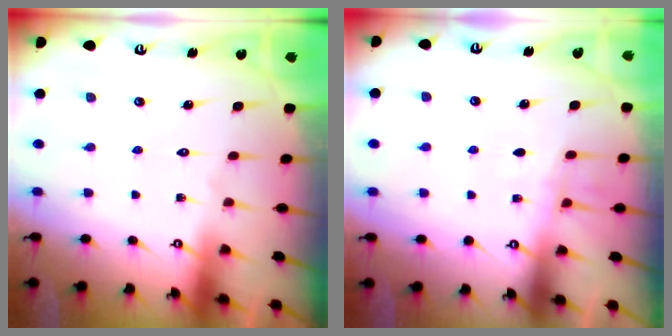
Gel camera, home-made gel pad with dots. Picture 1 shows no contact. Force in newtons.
{"total": 6.1, "press": 6.1, "slide": 0.5}